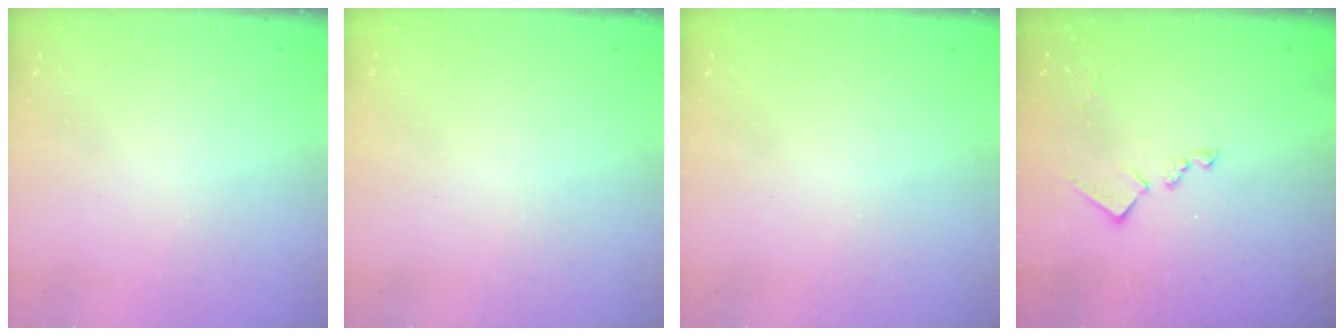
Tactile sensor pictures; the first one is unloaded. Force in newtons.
{"total": 1.1, "press": 1.0, "slide": 0.1}
{"total": 1.3, "press": 1.1, "slide": 0.7}
{"total": 10.0, "press": 10.0, "slide": 0.3}